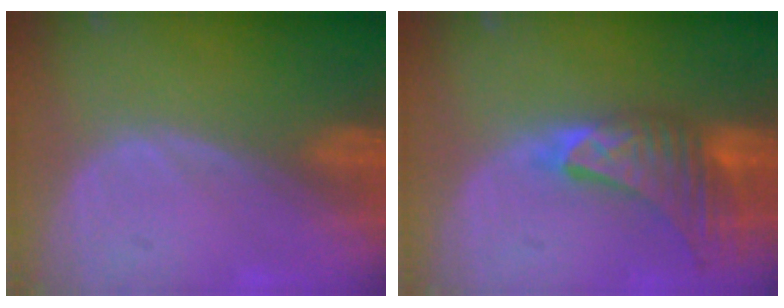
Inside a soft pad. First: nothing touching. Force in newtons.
{"total": 9.2, "press": 8.3, "slide": 4.0}